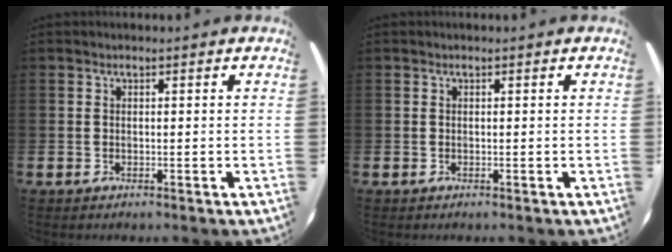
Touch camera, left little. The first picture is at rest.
{"total": 0.0}